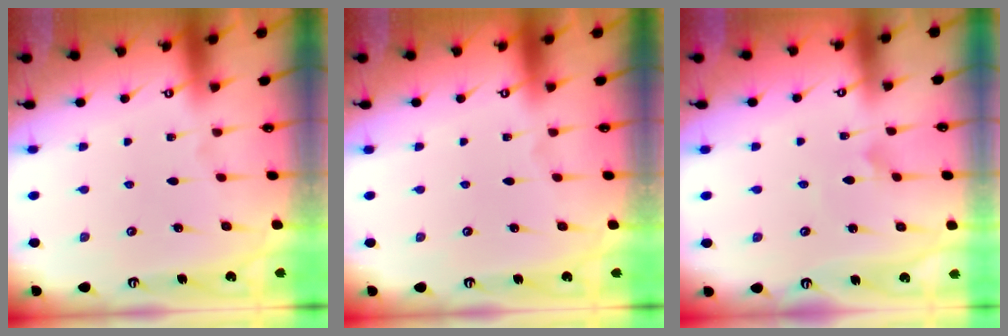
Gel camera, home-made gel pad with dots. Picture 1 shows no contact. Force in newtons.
{"total": 0.0}
{"total": 2.4, "press": 2.4, "slide": 0.2}